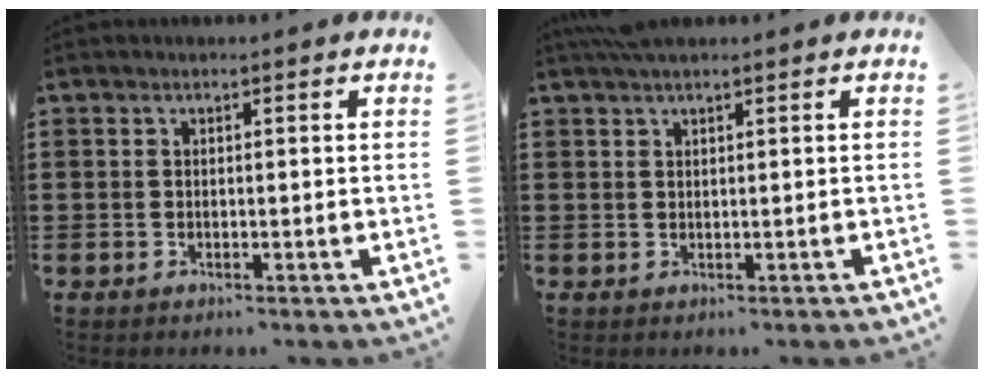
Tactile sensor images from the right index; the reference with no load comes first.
{"total": 1.7, "force": [1.3, 0.2, 1.0], "torque": [-0.023, 0.002, 0.025]}